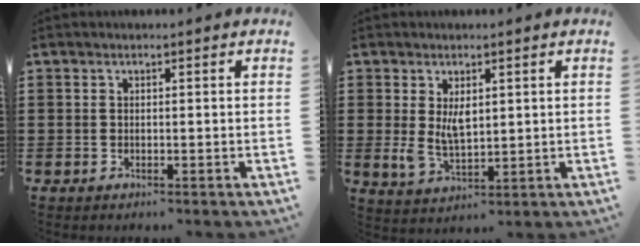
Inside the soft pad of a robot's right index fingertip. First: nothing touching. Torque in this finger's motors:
{"motor_torque": [0.96, -0.13, 0.23, 0.04]}